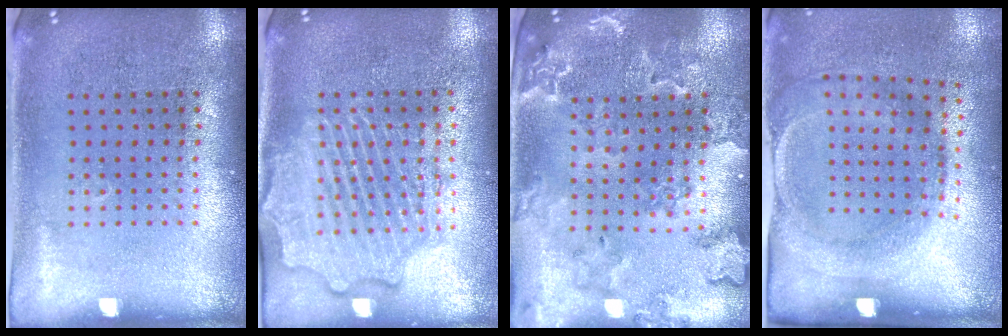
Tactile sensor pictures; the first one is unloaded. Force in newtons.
{"total": 2.5, "press": 2.4, "slide": 0.3}
{"total": 2.0, "press": 2.0, "slide": 0.2}
{"total": 1.9, "press": 1.2, "slide": 1.5}